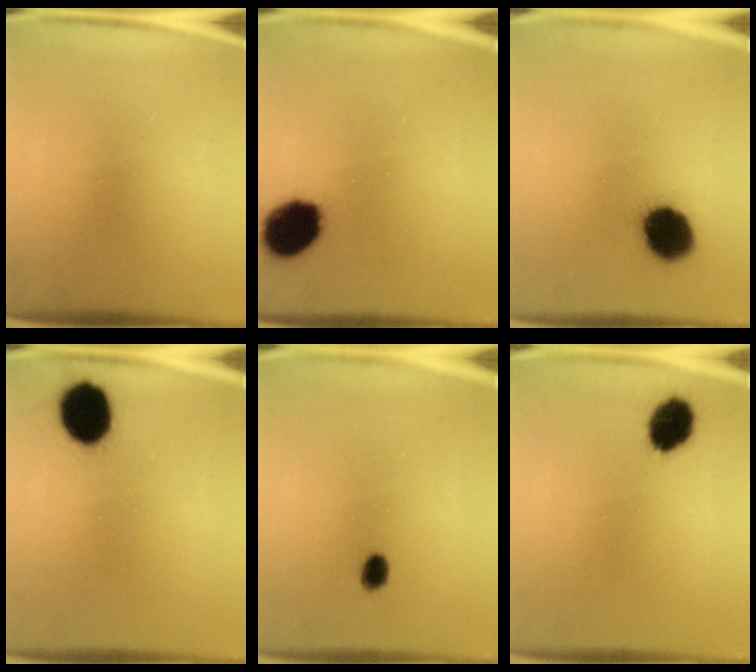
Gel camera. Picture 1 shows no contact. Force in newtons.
{"total": 13.4}
{"total": 11.7}
{"total": 11.4}
{"total": 2.4}
{"total": 7.0}